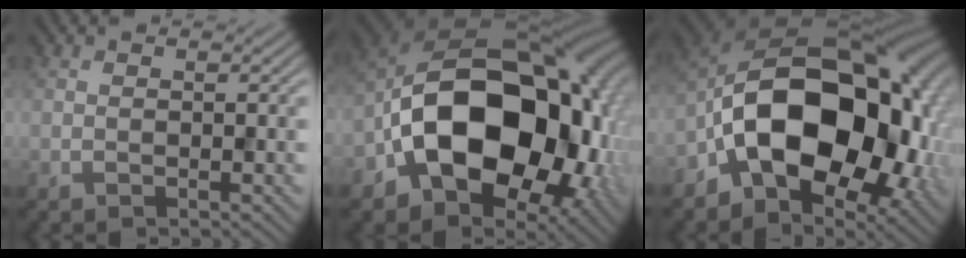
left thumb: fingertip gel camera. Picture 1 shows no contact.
{"total": 20.5, "force": [-5.1, 13.9, 14.1], "torque": [-0.249, -0.030, -0.077]}
{"total": 18.5, "force": [-4.2, 12.2, 13.3], "torque": [-0.210, -0.020, -0.067]}